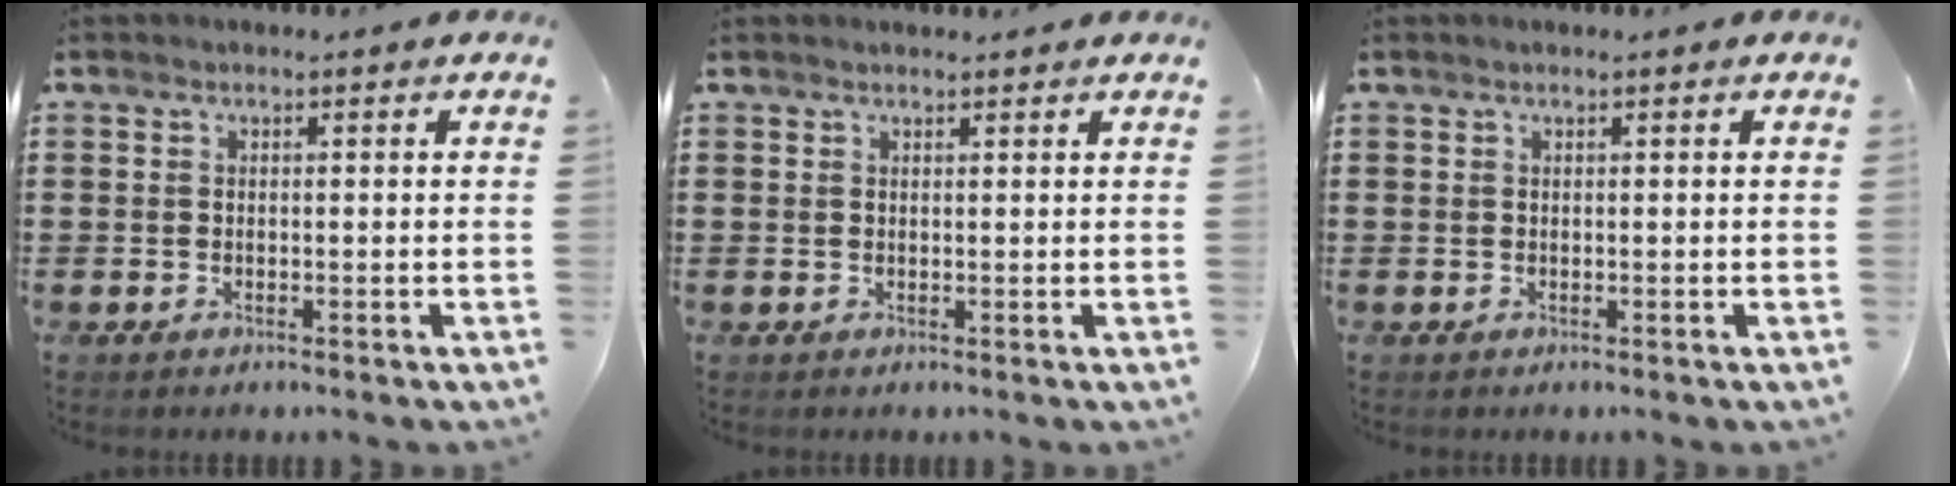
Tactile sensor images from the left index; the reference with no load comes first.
{"total": 0.6, "force": [0.6, 0.0, 0.2], "torque": [-0.005, -0.001, 0.012]}
{"total": 0.0}